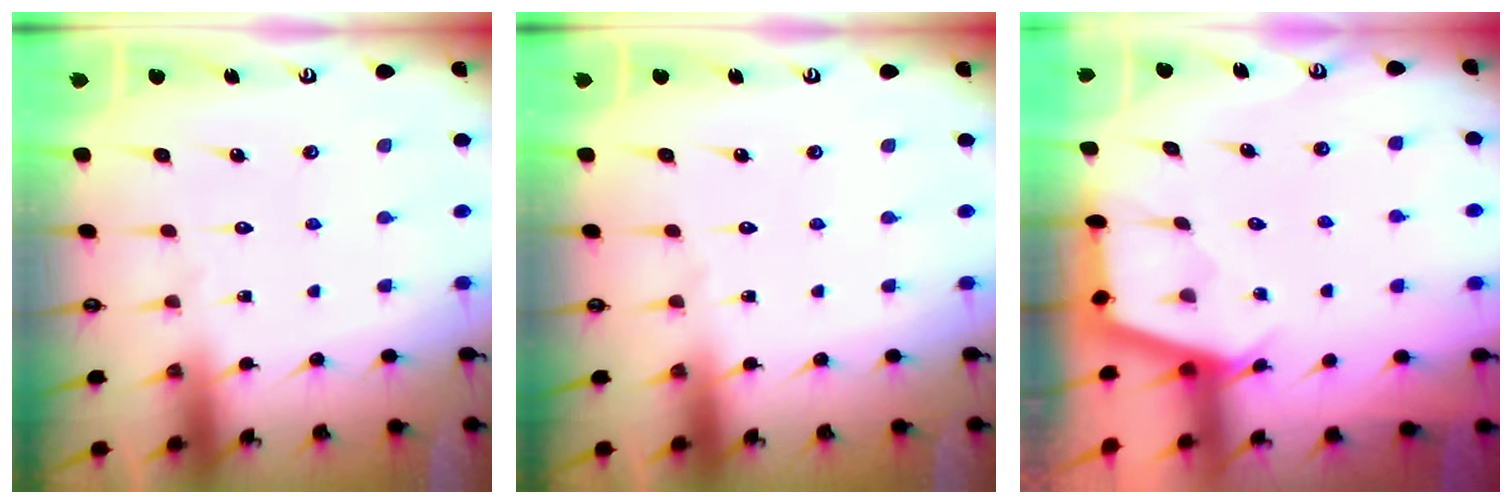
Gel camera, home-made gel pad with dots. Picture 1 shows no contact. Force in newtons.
{"total": 0.0}
{"total": 2.4, "press": 2.4, "slide": 0.1}